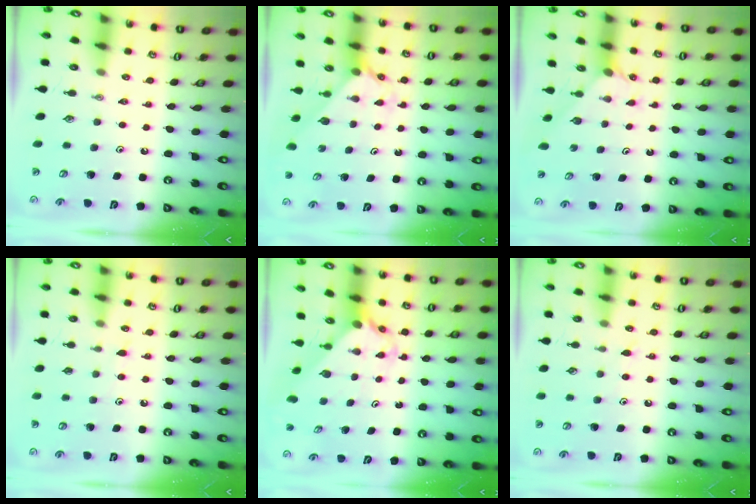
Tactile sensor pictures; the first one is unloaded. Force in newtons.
{"total": 2.1, "press": 2.1, "slide": 0.2}
{"total": 0.9, "press": 0.9, "slide": 0.1}
{"total": 5.4, "press": 5.4, "slide": 0.5}
{"total": 2.1, "press": 2.1, "slide": 0.2}
{"total": 6.3, "press": 6.2, "slide": 0.7}